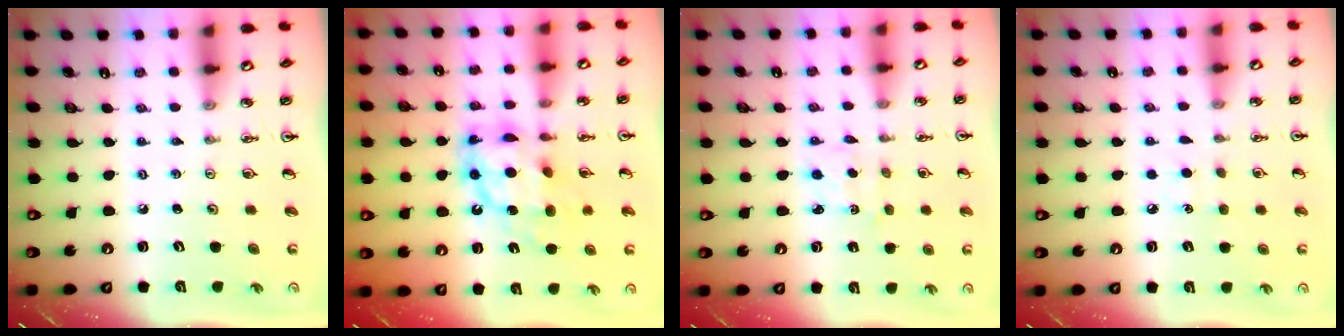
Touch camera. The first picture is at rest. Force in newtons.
{"total": 13.3, "press": 13.3, "slide": 1.3}
{"total": 2.8, "press": 2.7, "slide": 0.6}
{"total": 4.9, "press": 4.9, "slide": 0.6}